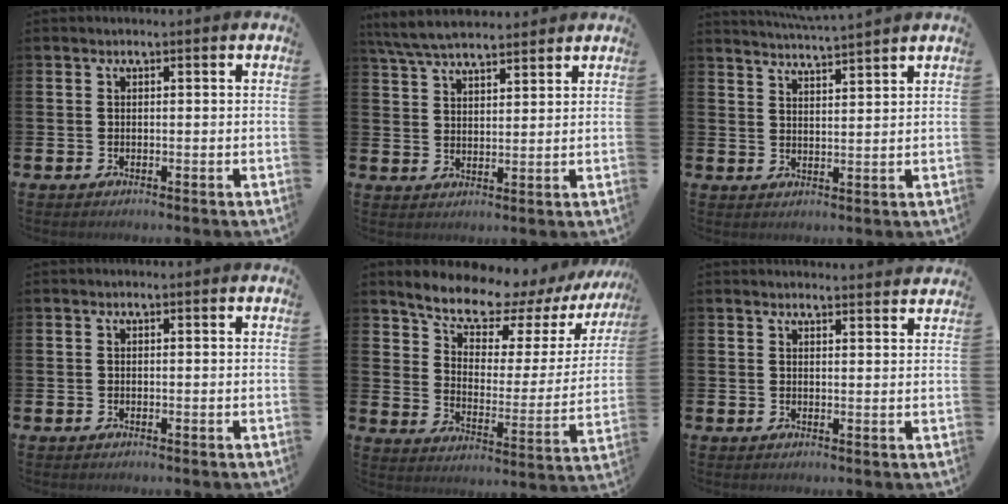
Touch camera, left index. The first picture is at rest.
{"total": 6.0, "force": [5.7, 1.0, 1.6], "torque": [-0.054, -0.020, 0.105]}
{"total": 4.3, "force": [4.3, -0.8, 0.3], "torque": [-0.021, -0.026, 0.076]}
{"total": 0.0}
{"total": 9.9, "force": [8.7, 3.1, 3.5], "torque": [-0.096, -0.061, 0.148]}
{"total": 2.2, "force": [2.2, -0.2, -0.2], "torque": [0.013, -0.018, 0.038]}